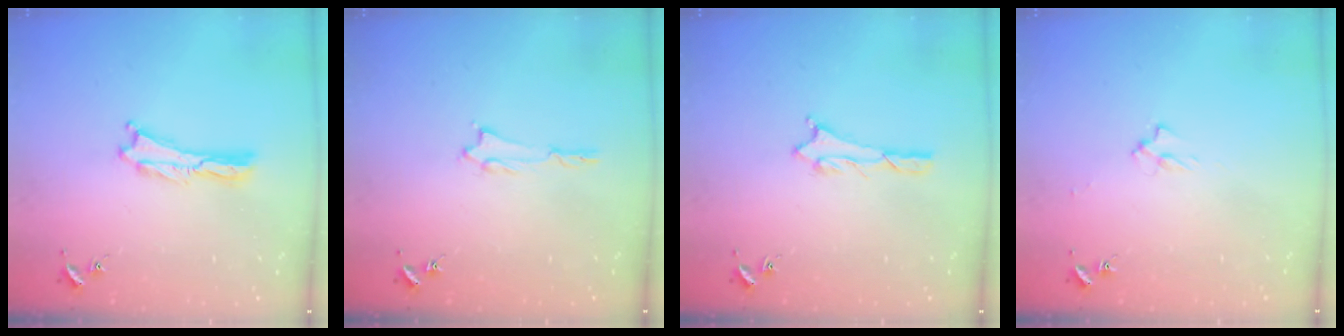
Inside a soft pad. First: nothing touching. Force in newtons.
{"total": 1.2, "press": 1.2, "slide": 0.1}
{"total": 1.1, "press": 1.1, "slide": 0.1}
{"total": 2.0, "press": 2.0, "slide": 0.3}